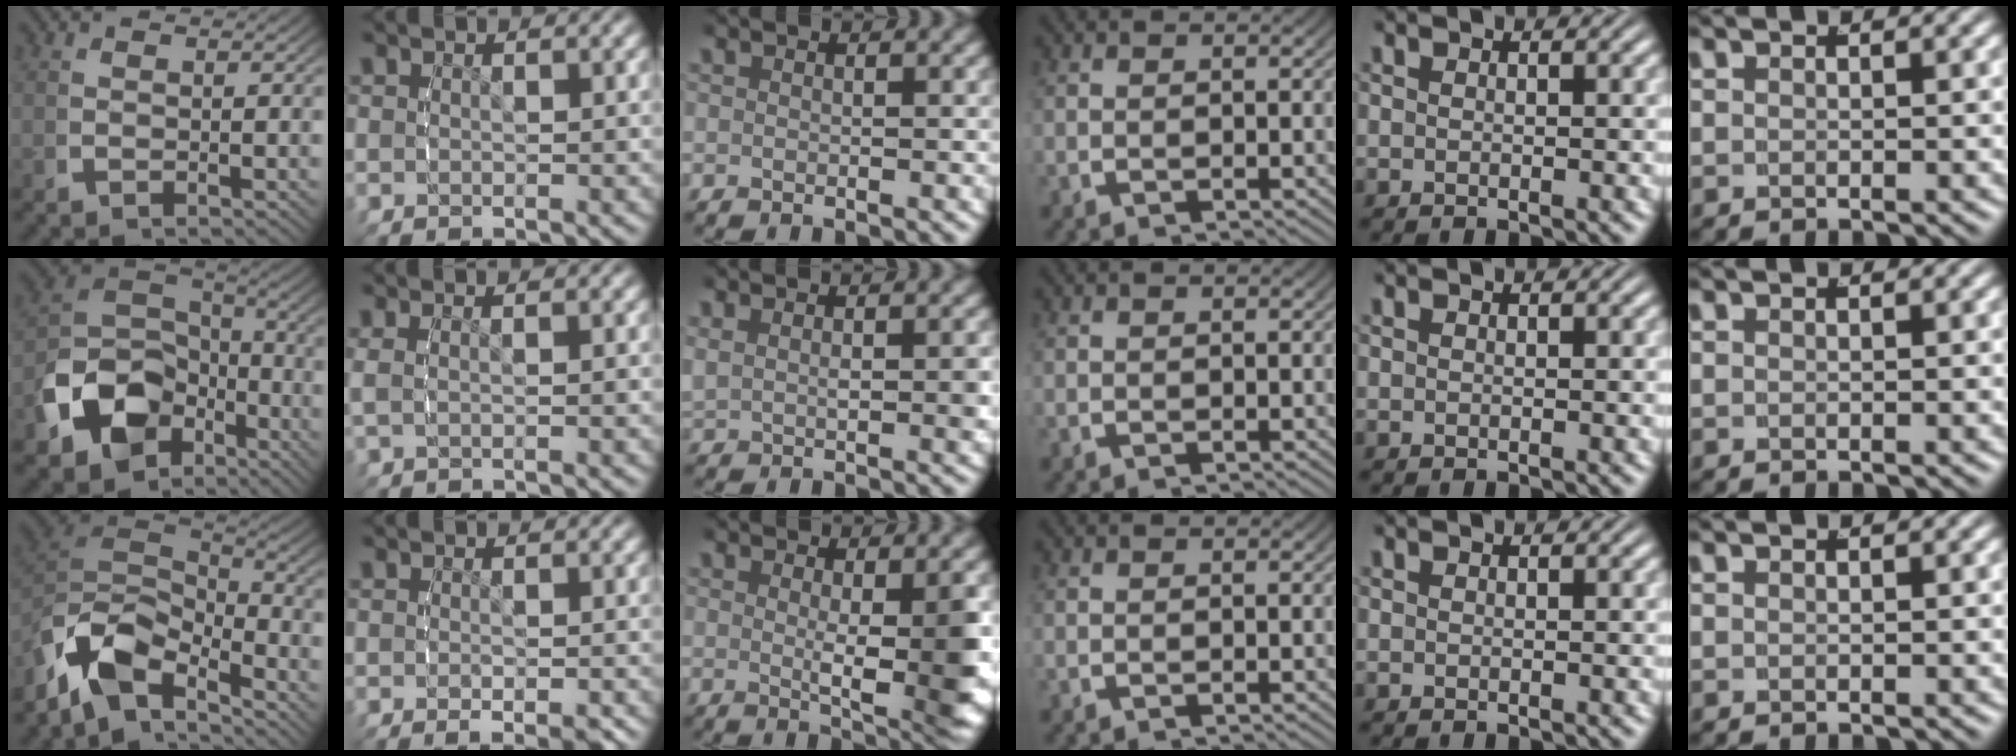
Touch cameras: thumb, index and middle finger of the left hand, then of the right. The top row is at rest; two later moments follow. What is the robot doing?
{"motion": "lift_and_place", "object": "bottle cap"}